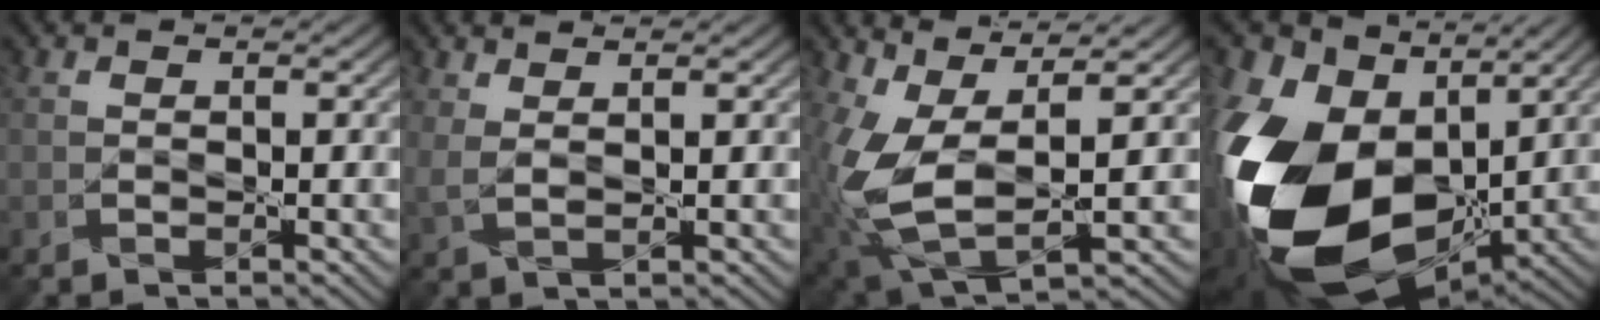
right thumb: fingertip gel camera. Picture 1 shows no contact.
{"total": 2.9, "force": [1.9, 0.7, 2.1], "torque": [-0.047, 0.004, 0.037]}
{"total": 10.3, "force": [0.8, 5.1, 8.8], "torque": [-0.215, -0.015, 0.018]}
{"total": 19.7, "force": [-0.3, 13.6, 14.2], "torque": [-0.354, -0.035, 0.012]}